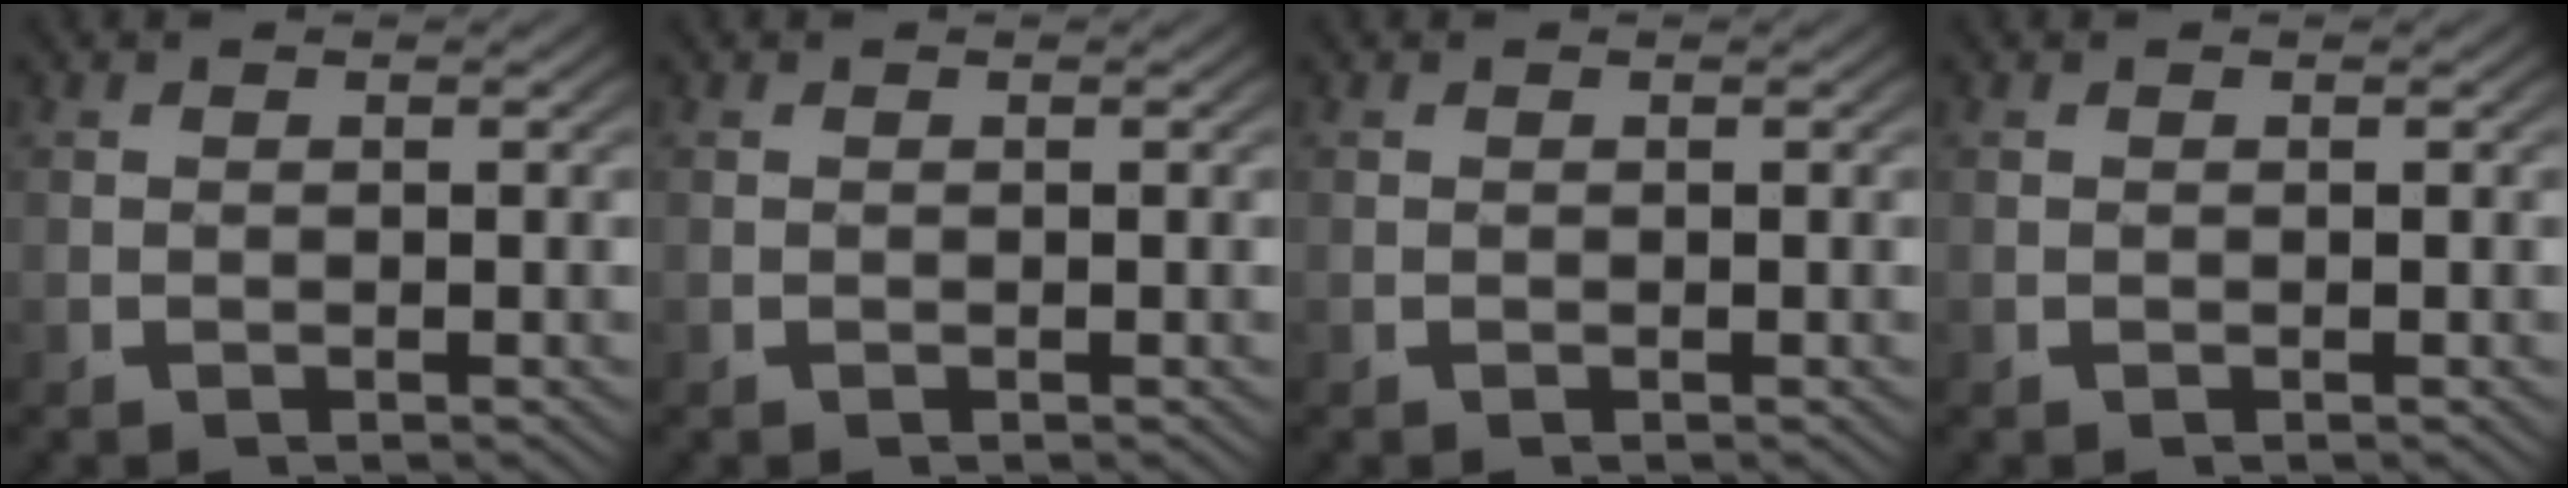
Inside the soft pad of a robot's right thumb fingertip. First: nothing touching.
{"total": 0.0}
{"total": 0.0}
{"total": 0.0}